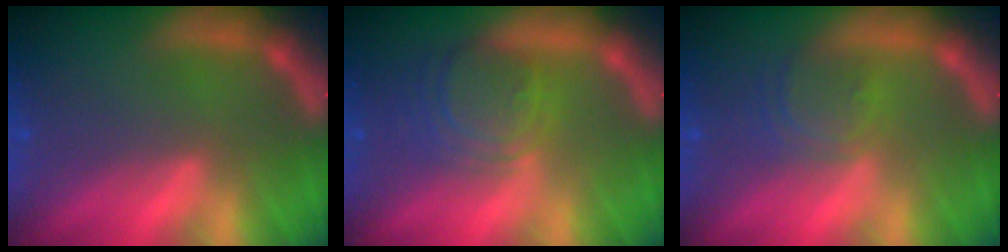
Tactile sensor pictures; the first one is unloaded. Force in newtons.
{"total": 6.0}
{"total": 3.5}